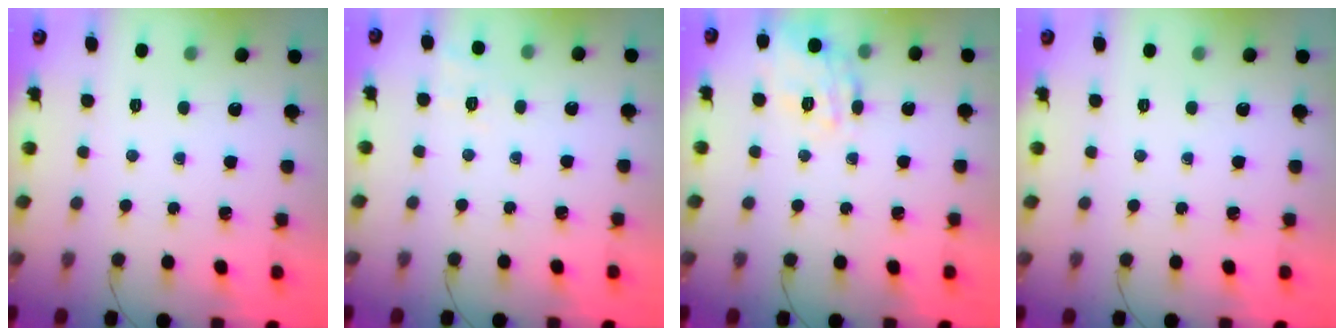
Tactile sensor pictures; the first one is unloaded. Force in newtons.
{"total": 2.2, "press": 1.3, "slide": 1.8}
{"total": 15.9, "press": 15.9, "slide": 0.7}
{"total": 0.0}